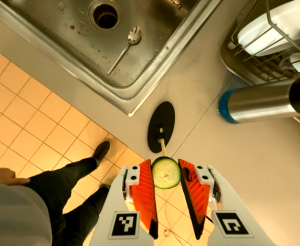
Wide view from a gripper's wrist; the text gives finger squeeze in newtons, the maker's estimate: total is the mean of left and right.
{"total": 7.5, "left": 7.0, "right": 7.9}